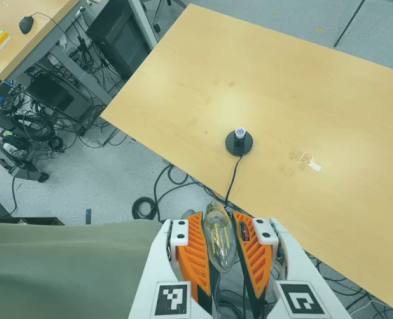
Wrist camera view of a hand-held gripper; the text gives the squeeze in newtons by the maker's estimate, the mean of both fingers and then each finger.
{"total": 20.5, "left": 21.7, "right": 19.4}